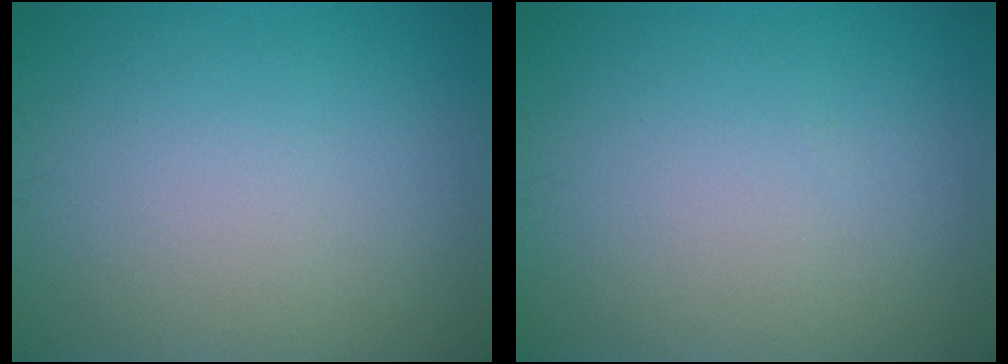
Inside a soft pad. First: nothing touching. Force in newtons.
{"total": 0.0}